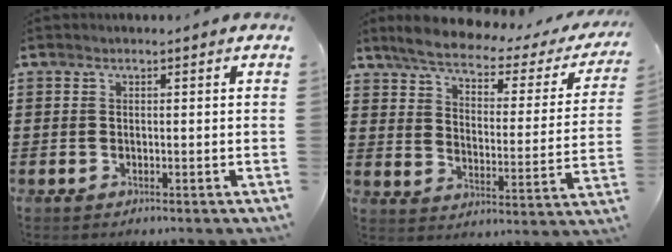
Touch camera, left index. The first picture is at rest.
{"total": 4.4, "force": [3.8, 1.0, 2.0], "torque": [-0.061, -0.023, 0.057]}